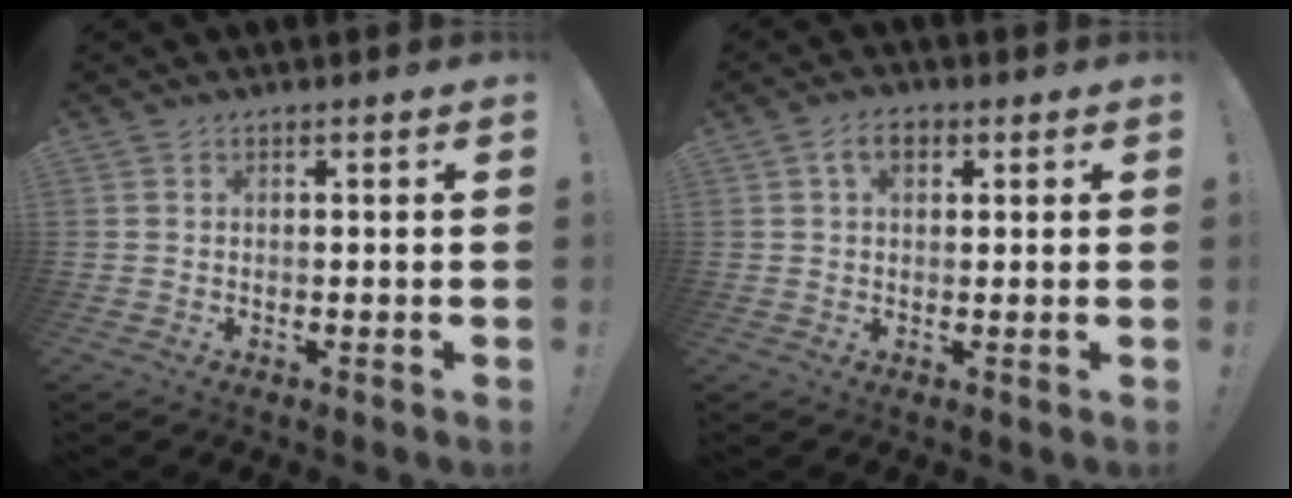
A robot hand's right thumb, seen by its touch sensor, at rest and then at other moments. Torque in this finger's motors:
{"motor_torque": [-0.22, -0.22, 0.30, 0.43, 0.00]}